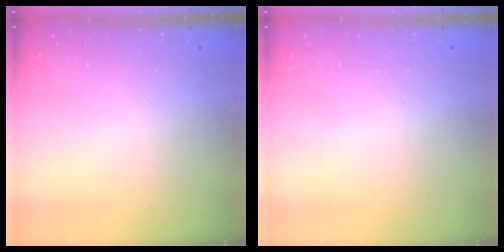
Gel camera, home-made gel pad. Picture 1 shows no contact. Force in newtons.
{"total": 1.6, "press": 1.6, "slide": 0.1}